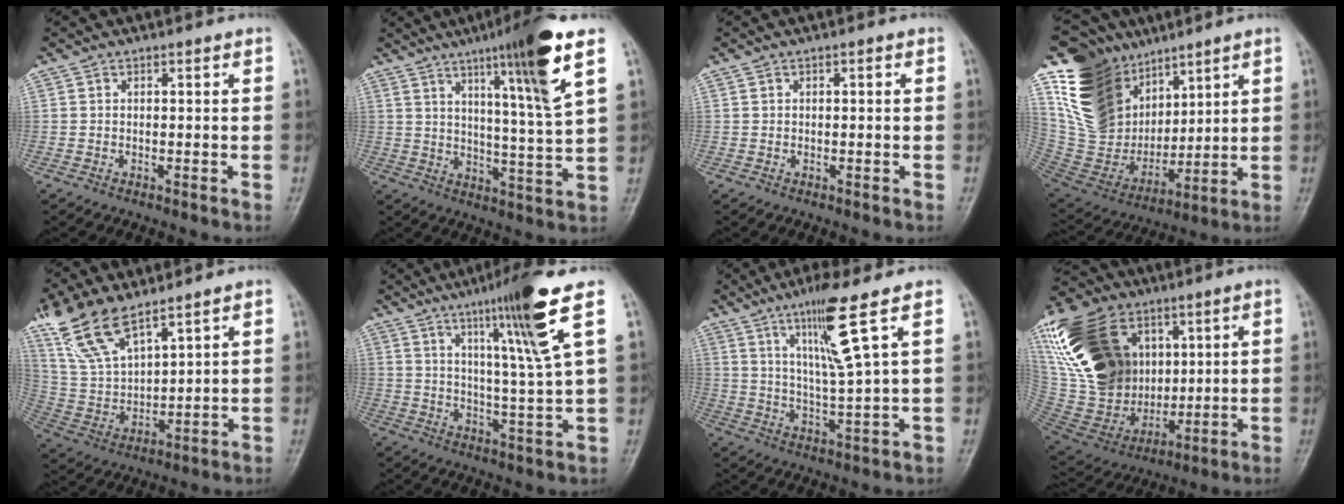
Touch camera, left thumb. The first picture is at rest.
{"total": 14.3, "force": [7.4, -0.1, 12.2], "torque": [-0.193, -0.043, 0.117]}
{"total": 0.0}
{"total": 22.3, "force": [11.3, 15.8, 10.9], "torque": [-0.176, -0.037, 0.231]}
{"total": 13.1, "force": [9.3, 5.2, 7.7], "torque": [-0.148, -0.032, 0.199]}
{"total": 12.8, "force": [6.2, -1.2, 11.2], "torque": [-0.184, -0.034, 0.105]}
{"total": 10.5, "force": [5.2, -0.6, 9.1], "torque": [-0.170, -0.032, 0.101]}
{"total": 28.9, "force": [8.4, 20.8, 18.2], "torque": [-0.364, -0.005, 0.170]}